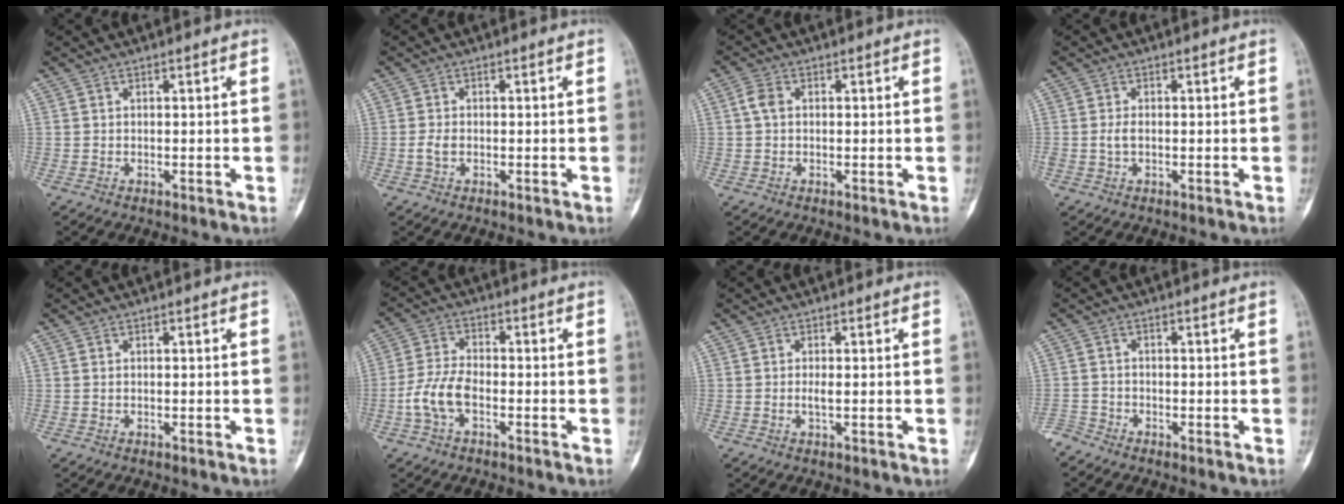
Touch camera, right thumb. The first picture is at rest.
{"total": 1.9, "force": [-0.4, 1.2, 1.4], "torque": [-0.033, 0.002, -0.009]}
{"total": 2.6, "force": [0.2, 1.8, 1.8], "torque": [-0.035, 0.007, 0.001]}
{"total": 1.9, "force": [-0.2, 1.1, 1.6], "torque": [-0.034, 0.002, -0.004]}
{"total": 0.0}
{"total": 7.2, "force": [-2.4, 3.8, 5.6], "torque": [-0.125, 0.023, -0.052]}
{"total": 1.3, "force": [-0.1, 0.3, 1.2], "torque": [-0.028, -0.002, -0.001]}
{"total": 2.4, "force": [-2.3, 0.7, -0.1], "torque": [0.005, -0.003, -0.051]}